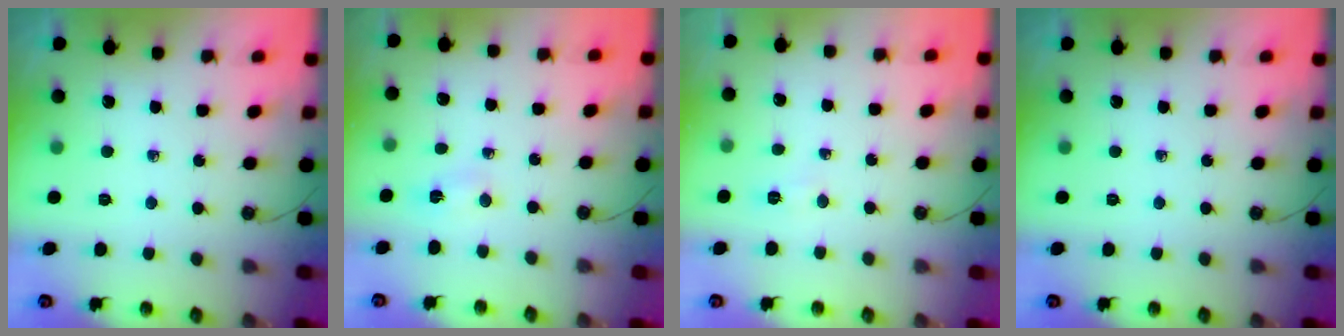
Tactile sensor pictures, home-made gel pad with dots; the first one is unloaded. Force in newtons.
{"total": 2.1, "press": 1.6, "slide": 1.3}
{"total": 3.4, "press": 3.4, "slide": 0.6}
{"total": 0.0}